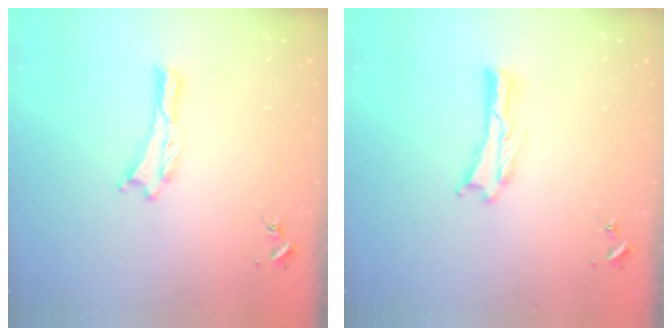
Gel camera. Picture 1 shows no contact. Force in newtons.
{"total": 0.0}